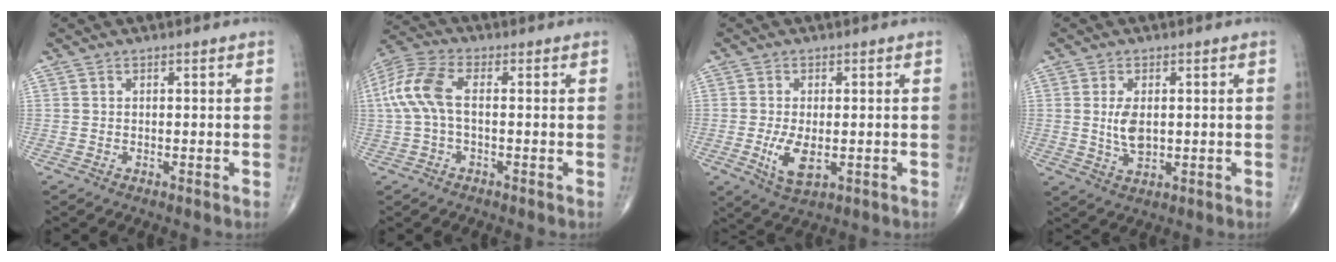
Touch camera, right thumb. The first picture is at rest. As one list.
[{"total": 9.3, "force": [0.2, 4.5, 8.2], "torque": [-0.200, 0.026, 0.000]}, {"total": 6.0, "force": [-1.1, 2.7, 5.2], "torque": [-0.098, -0.013, -0.013]}, {"total": 4.8, "force": [0.5, 2.6, 4.1], "torque": [-0.076, -0.009, 0.013]}]